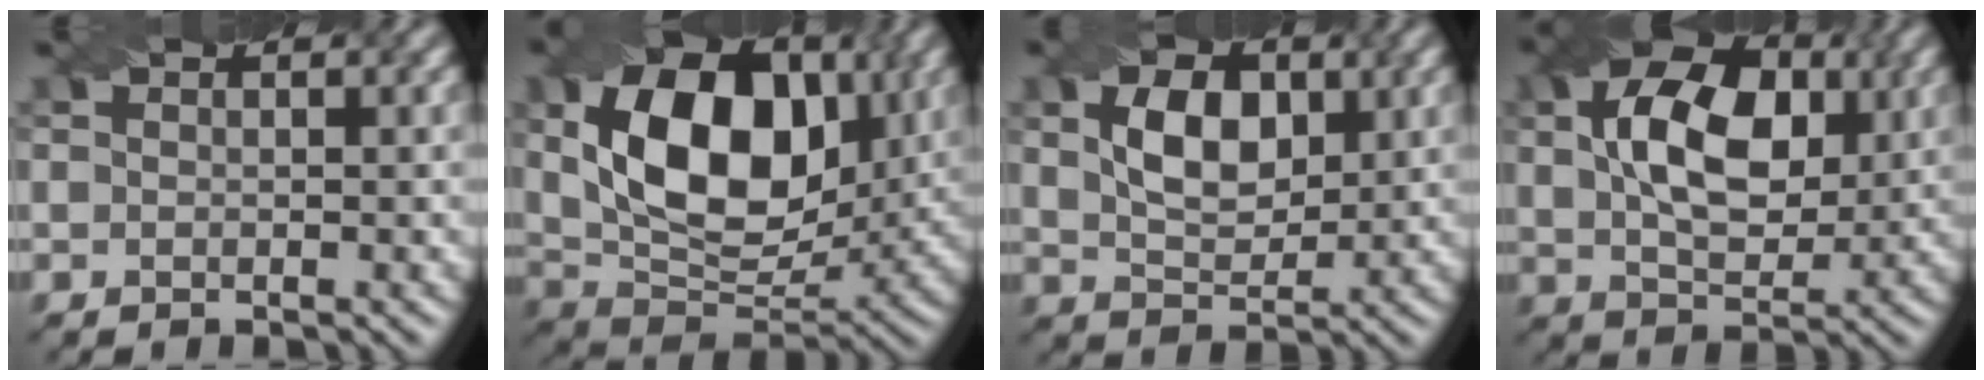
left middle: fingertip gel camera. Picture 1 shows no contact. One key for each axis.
{"total": 12.1, "fx": 2.5, "fy": 7.7, "fz": 9.0, "tx": -0.155, "ty": -0.003, "tz": 0.046}
{"total": 5.0, "fx": 1.5, "fy": 3.1, "fz": 3.6, "tx": -0.072, "ty": 0.003, "tz": 0.026}
{"total": 9.4, "fx": 2.3, "fy": 5.7, "fz": 7.2, "tx": -0.124, "ty": 0.015, "tz": 0.037}